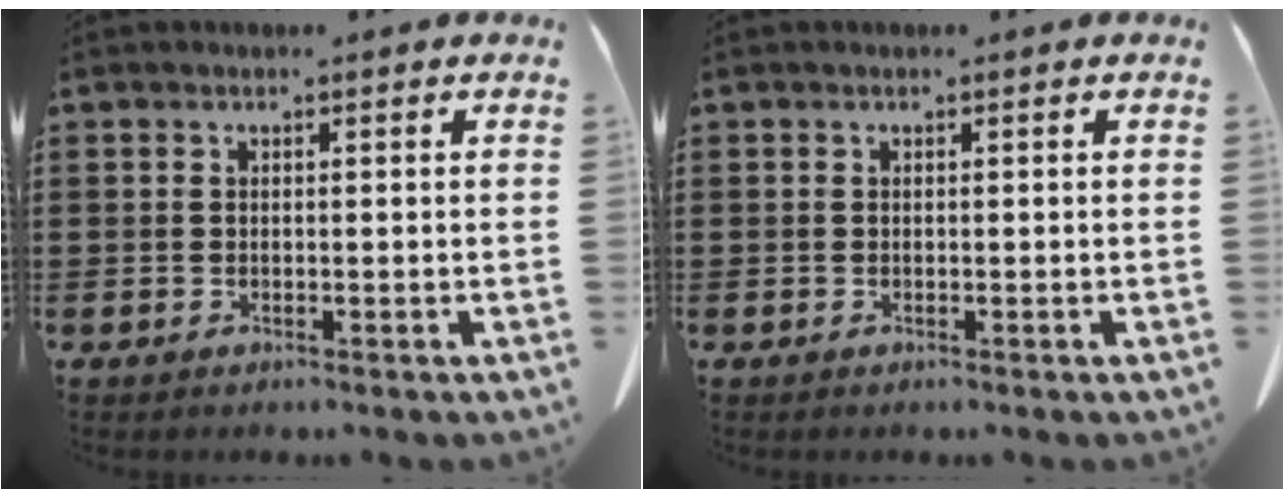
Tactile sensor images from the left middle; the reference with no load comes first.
{"total": 0.0}